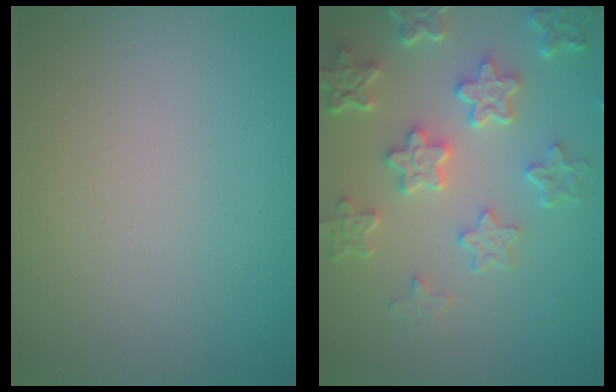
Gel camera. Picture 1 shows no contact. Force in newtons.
{"total": 5.6, "press": 4.4, "slide": 3.4}